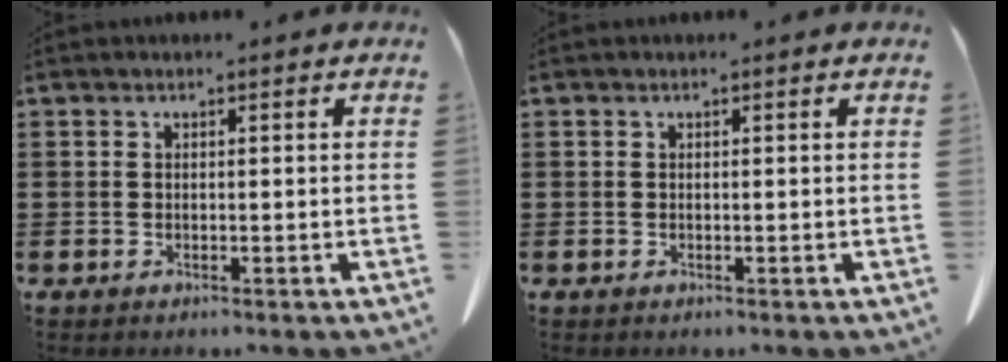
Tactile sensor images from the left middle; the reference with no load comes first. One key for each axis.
{"total": 0.0}